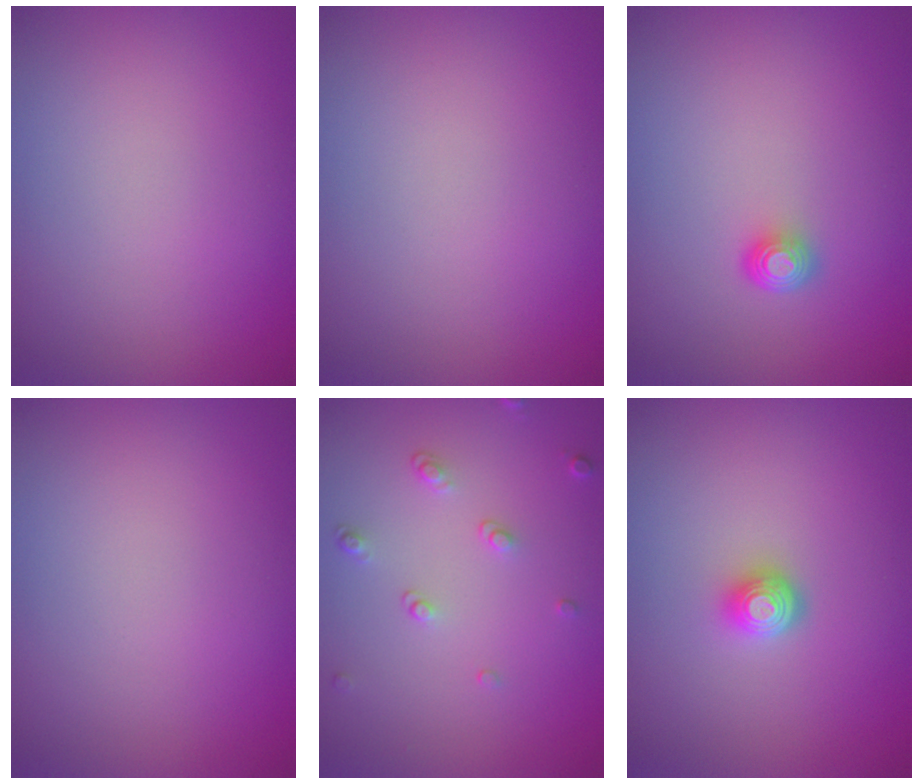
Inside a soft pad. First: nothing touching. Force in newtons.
{"total": 0.0}
{"total": 1.5, "press": 1.1, "slide": 1.1}
{"total": 0.0}
{"total": 1.5, "press": 1.0, "slide": 1.1}
{"total": 1.9, "press": 1.4, "slide": 1.4}